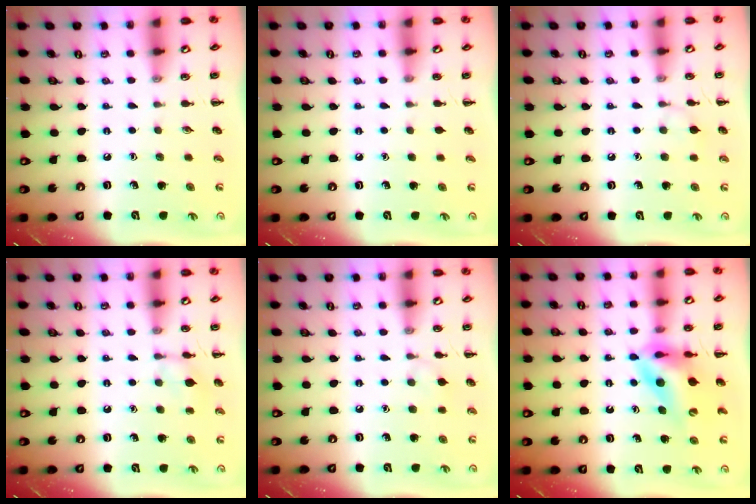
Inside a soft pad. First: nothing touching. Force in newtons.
{"total": 0.0}
{"total": 5.6, "press": 5.3, "slide": 1.8}
{"total": 7.9, "press": 7.7, "slide": 1.3}
{"total": 5.6, "press": 5.3, "slide": 1.6}
{"total": 11.5, "press": 10.9, "slide": 3.5}